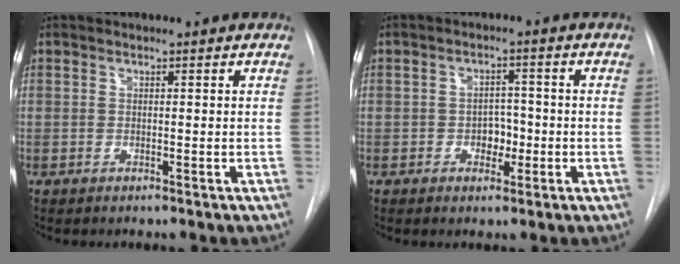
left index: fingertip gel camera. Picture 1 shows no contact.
{"total": 3.8, "force": [-2.0, 2.3, 2.2], "torque": [-0.024, 0.000, -0.027]}